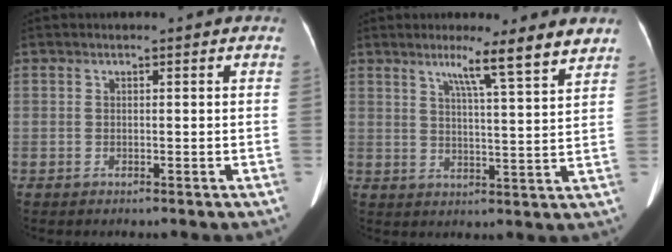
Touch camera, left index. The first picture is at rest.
{"total": 7.9, "force": [5.8, -0.7, 5.4], "torque": [-0.080, -0.016, 0.078]}